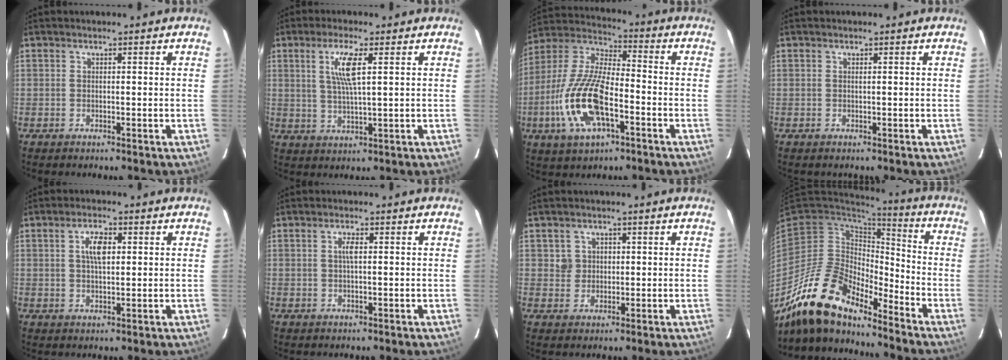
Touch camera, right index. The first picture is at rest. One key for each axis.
{"total": 6.3, "fx": 2.1, "fy": 0.6, "fz": 5.9, "tx": -0.115, "ty": -0.003, "tz": 0.041}
{"total": 17.3, "fx": -5.8, "fy": 6.8, "fz": 14.8, "tx": -0.318, "ty": -0.008, "tz": -0.114}
{"total": 0.0}
{"total": 4.5, "fx": 1.2, "fy": 1.9, "fz": 3.9, "tx": -0.070, "ty": 0.008, "tz": 0.023}
{"total": 1.8, "fx": 0.3, "fy": 0.3, "fz": 1.7, "tx": -0.033, "ty": 0.003, "tz": 0.004}
{"total": 3.0, "fx": 0.7, "fy": 2.9, "fz": 0.3, "tx": 0.005, "ty": 0.014, "tz": 0.011}
{"total": 16.3, "fx": -13.7, "fy": 4.4, "fz": 7.6, "tx": -0.143, "ty": -0.013, "tz": -0.265}